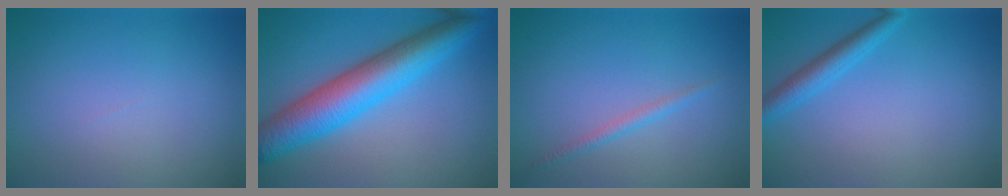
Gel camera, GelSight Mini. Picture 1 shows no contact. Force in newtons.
{"total": 8.2, "press": 8.2, "slide": 0.1}
{"total": 1.1, "press": 1.1, "slide": 0.1}
{"total": 2.4, "press": 2.4, "slide": 0.2}